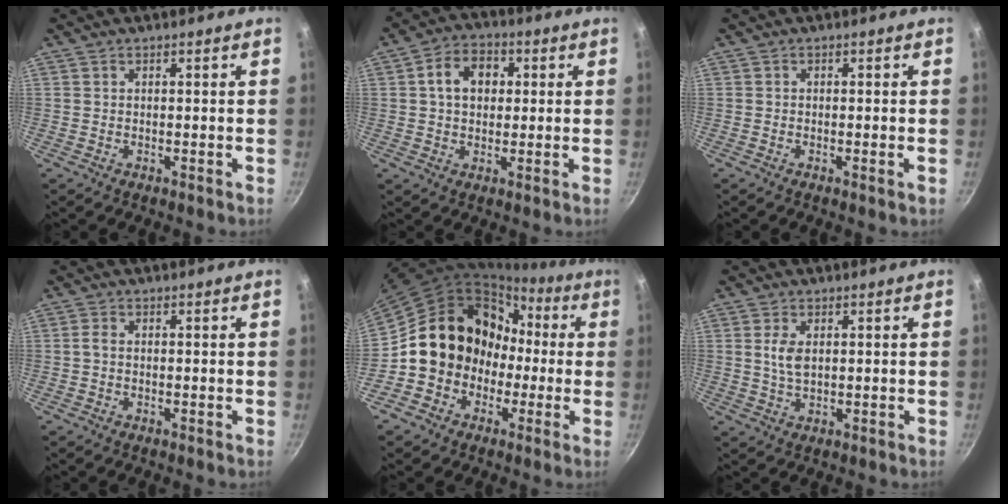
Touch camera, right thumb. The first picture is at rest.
{"total": 8.1, "force": [1.5, 6.1, 5.1], "torque": [-0.058, 0.013, 0.013]}
{"total": 0.9, "force": [-0.4, 0.0, 0.8], "torque": [-0.020, 0.002, -0.007]}
{"total": 1.3, "force": [-0.3, 0.7, 1.0], "torque": [-0.028, 0.006, -0.010]}
{"total": 15.6, "force": [-1.3, 13.7, 7.3], "torque": [-0.066, 0.062, -0.024]}
{"total": 3.9, "force": [0.8, 2.1, 3.2], "torque": [-0.061, -0.003, 0.016]}